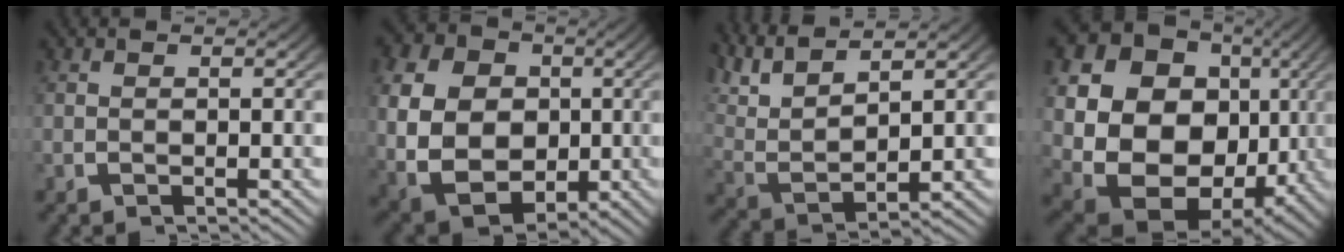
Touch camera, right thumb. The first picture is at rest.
{"total": 15.8, "force": [-1.0, 12.3, 10.0], "torque": [-0.226, -0.067, 0.010]}
{"total": 7.7, "force": [3.7, 4.4, 5.2], "torque": [-0.117, -0.002, 0.070]}
{"total": 22.0, "force": [0.0, 16.9, 14.1], "torque": [-0.305, -0.061, 0.016]}